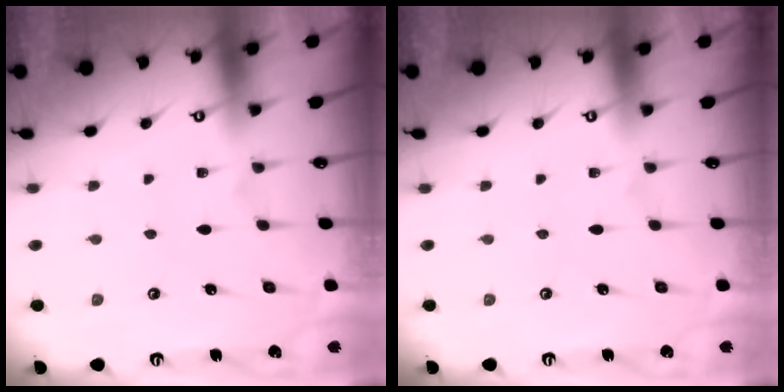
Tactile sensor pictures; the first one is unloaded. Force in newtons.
{"total": 0.0}